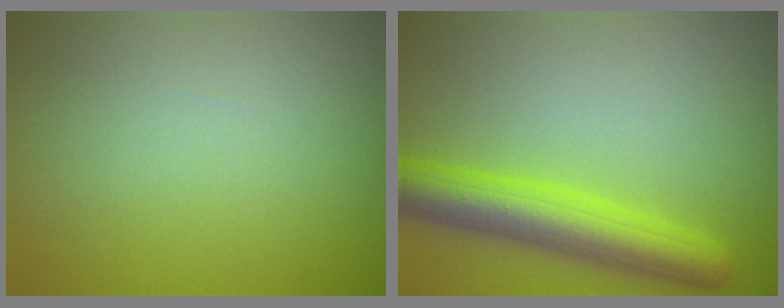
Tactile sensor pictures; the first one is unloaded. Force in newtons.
{"total": 6.0, "press": 6.0, "slide": 0.3}